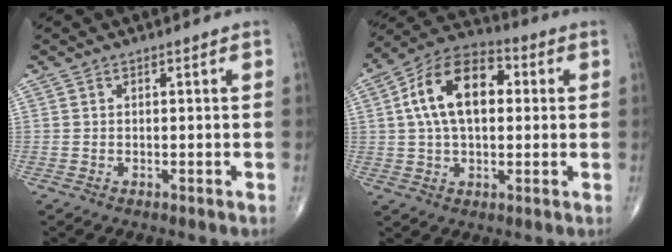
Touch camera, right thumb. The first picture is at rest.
{"total": 15.3, "force": [2.7, 9.0, 12.1], "torque": [-0.201, 0.027, 0.039]}